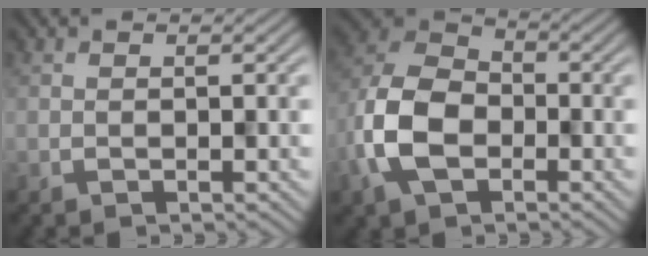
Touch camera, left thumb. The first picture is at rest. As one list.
[{"total": 10.1, "force": [-3.7, 6.5, 6.8], "torque": [-0.171, -0.002, -0.085]}]